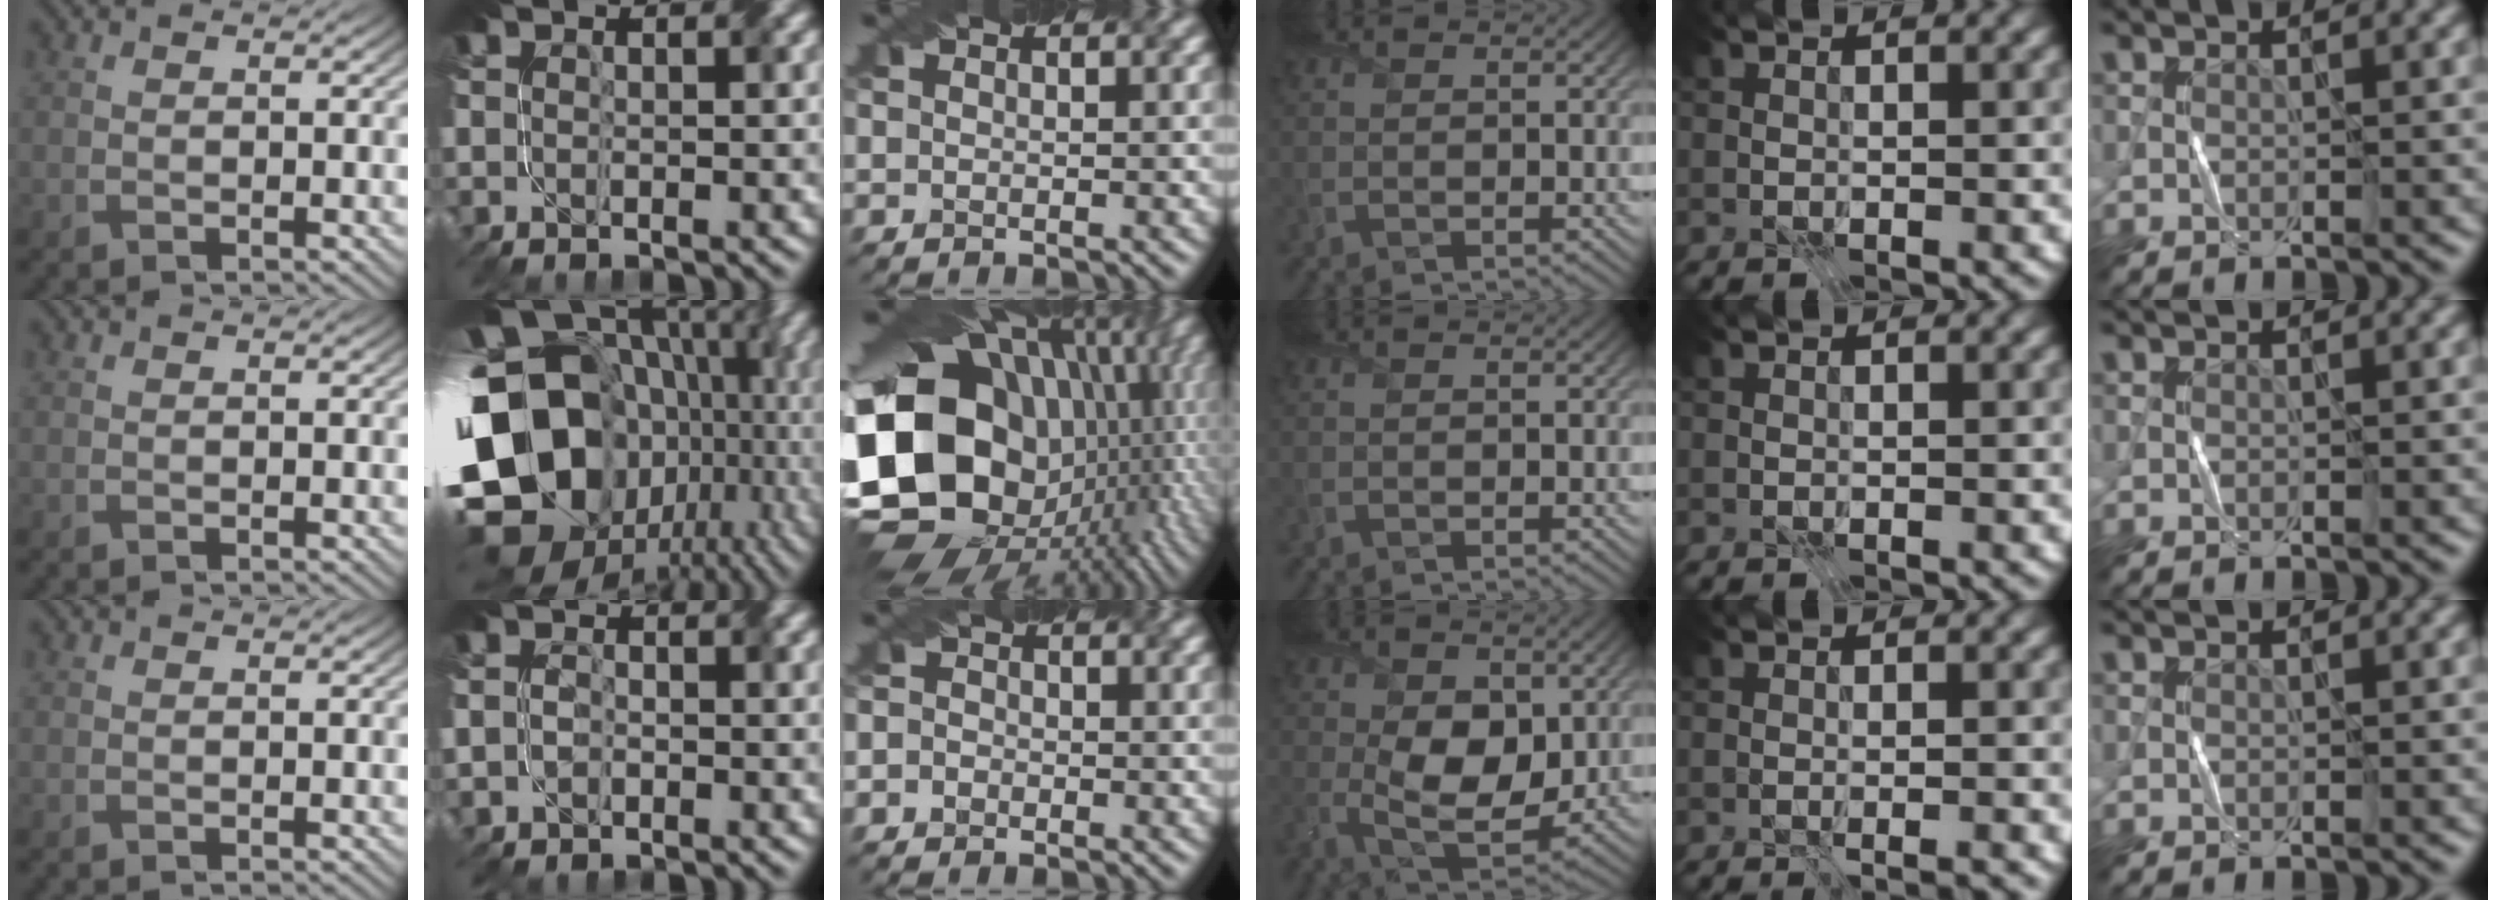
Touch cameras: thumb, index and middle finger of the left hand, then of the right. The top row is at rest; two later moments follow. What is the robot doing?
{"motion": "fold", "object": "paper"}